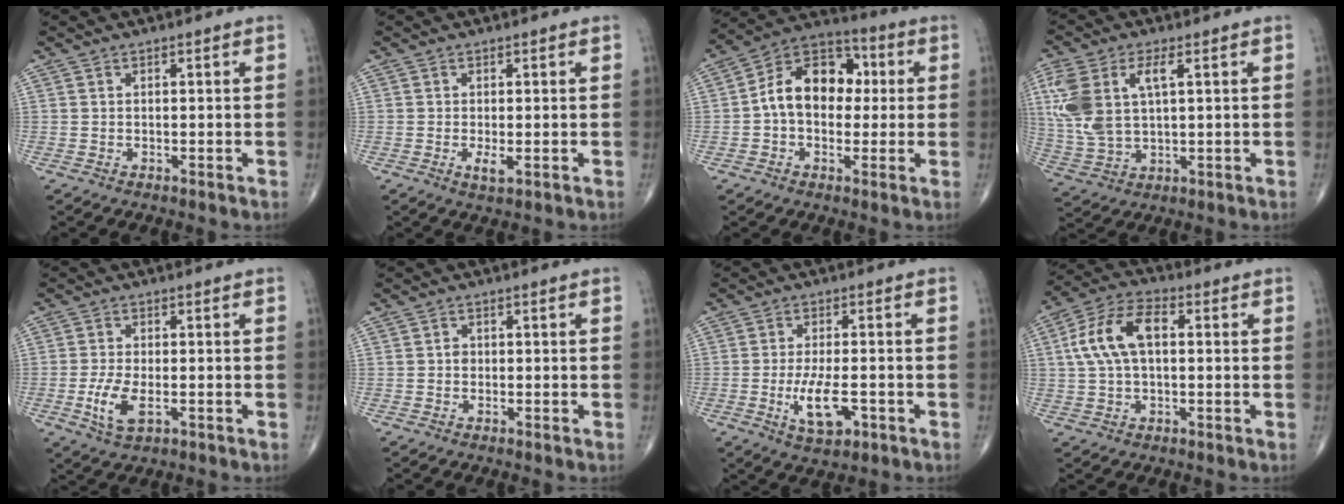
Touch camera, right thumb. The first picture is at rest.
{"total": 2.3, "force": [-0.5, 0.8, 2.1], "torque": [-0.042, -0.007, -0.009]}
{"total": 13.9, "force": [0.8, 9.9, 9.8], "torque": [-0.126, 0.034, -0.001]}
{"total": 13.6, "force": [3.5, 6.9, 11.2], "torque": [-0.262, 0.005, 0.077]}
{"total": 5.8, "force": [-1.6, 2.6, 4.9], "torque": [-0.102, -0.003, -0.027]}
{"total": 1.1, "force": [-0.1, 1.0, 0.5], "torque": [-0.004, 0.003, -0.002]}
{"total": 7.3, "force": [-2.2, 2.9, 6.3], "torque": [-0.110, -0.002, -0.033]}
{"total": 11.2, "force": [1.6, 6.1, 9.2], "torque": [-0.185, 0.030, 0.025]}